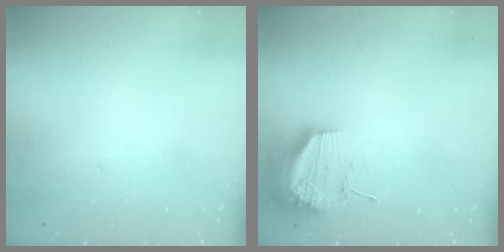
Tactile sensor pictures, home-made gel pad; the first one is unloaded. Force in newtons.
{"total": 17.9, "press": 13.8, "slide": 11.4}